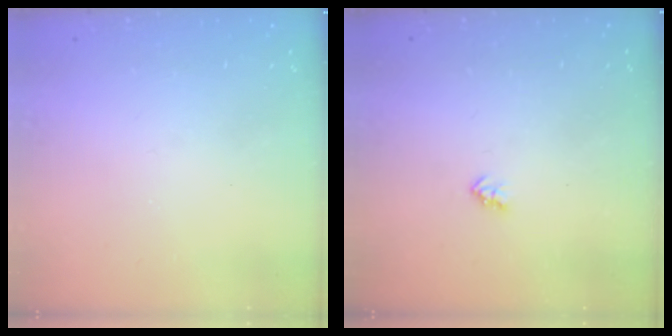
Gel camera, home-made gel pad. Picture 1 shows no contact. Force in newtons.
{"total": 2.0, "press": 2.0, "slide": 0.3}